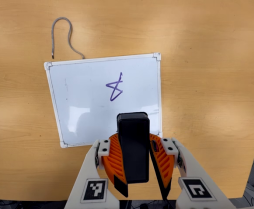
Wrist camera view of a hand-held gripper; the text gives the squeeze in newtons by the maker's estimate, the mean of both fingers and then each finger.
{"total": 11.7, "left": 11.4, "right": 12.1}